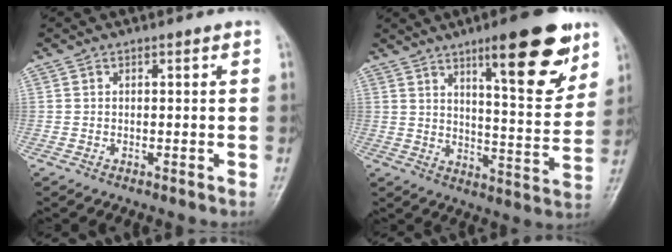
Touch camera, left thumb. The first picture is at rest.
{"total": 16.7, "force": [9.8, 4.3, 12.8], "torque": [-0.149, -0.055, 0.144]}